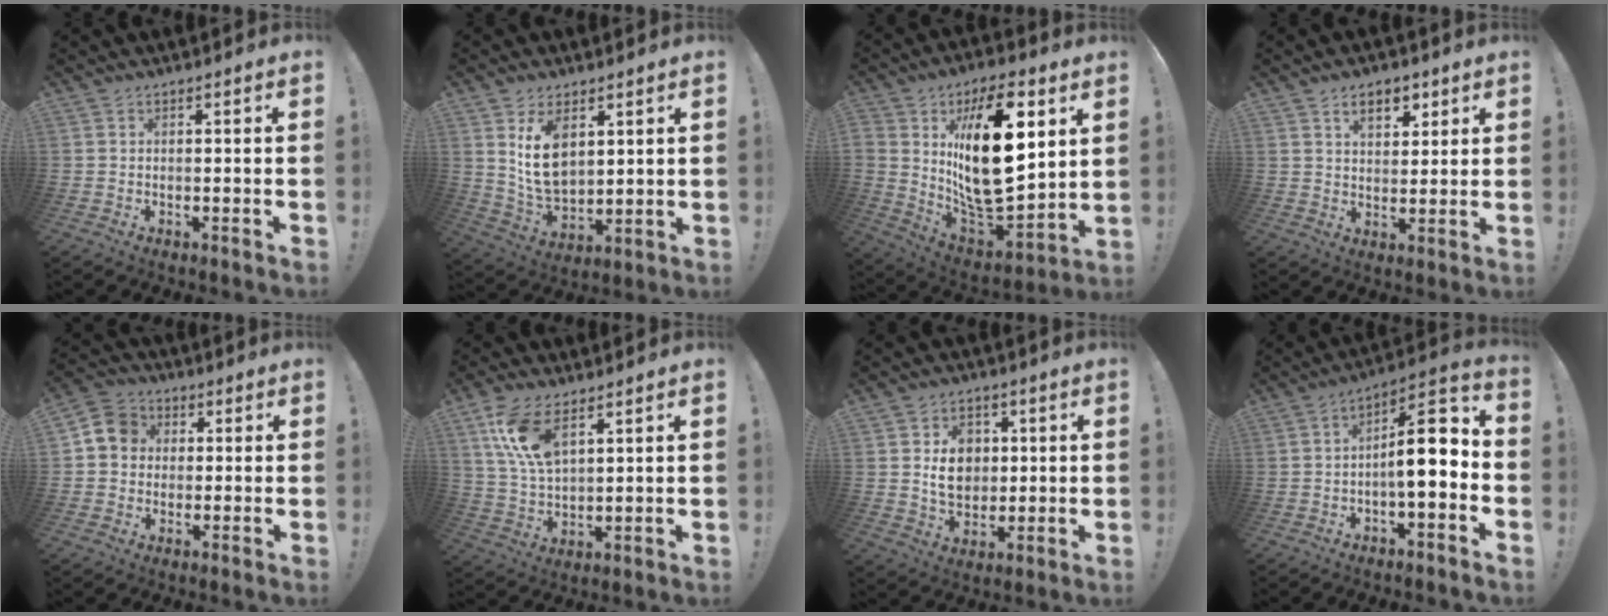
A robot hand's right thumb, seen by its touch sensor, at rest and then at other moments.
{"total": 11.4, "force": [5.0, 7.3, 7.2], "torque": [-0.125, -0.024, 0.095]}
{"total": 24.5, "force": [7.3, 12.4, 19.9], "torque": [-0.344, -0.039, 0.123]}
{"total": 7.8, "force": [4.2, 4.7, 4.7], "torque": [-0.066, -0.010, 0.075]}
{"total": 4.6, "force": [-0.5, 4.2, 2.0], "torque": [-0.038, 0.017, -0.006]}
{"total": 12.2, "force": [6.5, 5.6, 8.6], "torque": [-0.179, -0.019, 0.120]}
{"total": 9.7, "force": [1.6, 8.0, 5.2], "torque": [-0.056, -0.001, 0.033]}
{"total": 12.7, "force": [-1.4, 4.1, 12.0], "torque": [-0.176, 0.014, -0.025]}